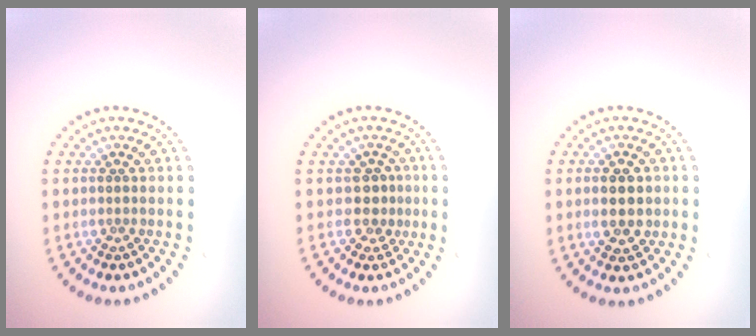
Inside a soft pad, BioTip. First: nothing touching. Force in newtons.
{"total": 2.1, "press": 1.5, "slide": 1.4}
{"total": 3.0, "press": 3.0, "slide": 0.2}